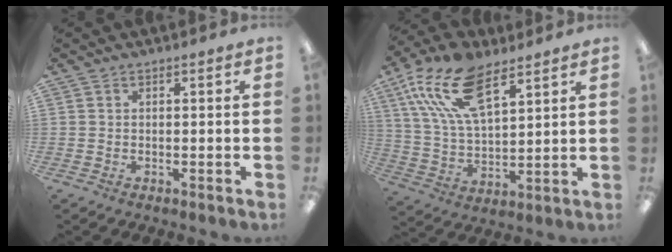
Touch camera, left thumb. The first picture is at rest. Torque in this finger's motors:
{"motor_torque": [0.46, 0.52, 1.49, -1.28, 0.51]}